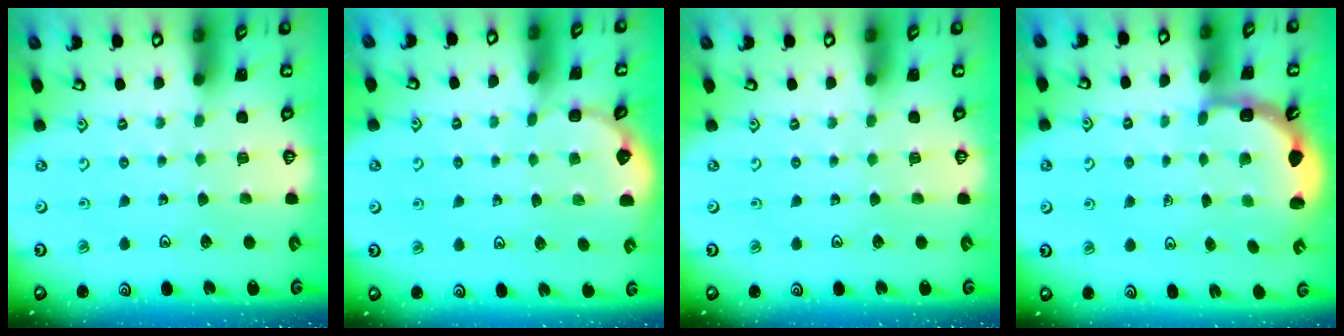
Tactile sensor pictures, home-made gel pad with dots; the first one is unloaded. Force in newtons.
{"total": 3.2, "press": 3.2, "slide": 0.2}
{"total": 0.0}
{"total": 3.2, "press": 2.7, "slide": 1.7}